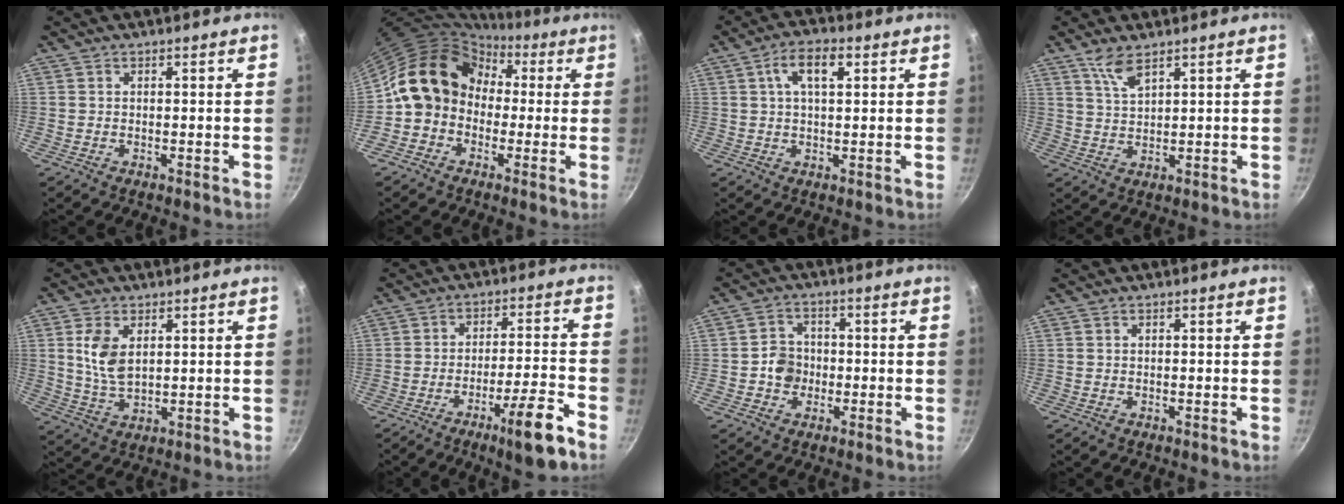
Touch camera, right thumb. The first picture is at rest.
{"total": 13.7, "force": [0.6, 11.5, 7.4], "torque": [-0.085, 0.041, -0.014]}
{"total": 6.9, "force": [2.3, 3.2, 5.6], "torque": [-0.089, 0.009, 0.037]}
{"total": 4.5, "force": [3.0, 1.5, 3.0], "torque": [-0.059, -0.020, 0.065]}
{"total": 7.4, "force": [2.2, 4.2, 5.7], "torque": [-0.108, -0.014, 0.047]}
{"total": 10.9, "force": [-6.4, 1.1, 8.7], "torque": [-0.135, 0.039, -0.094]}
{"total": 5.0, "force": [-1.1, 4.4, 1.9], "torque": [-0.003, 0.016, -0.025]}
{"total": 0.0}